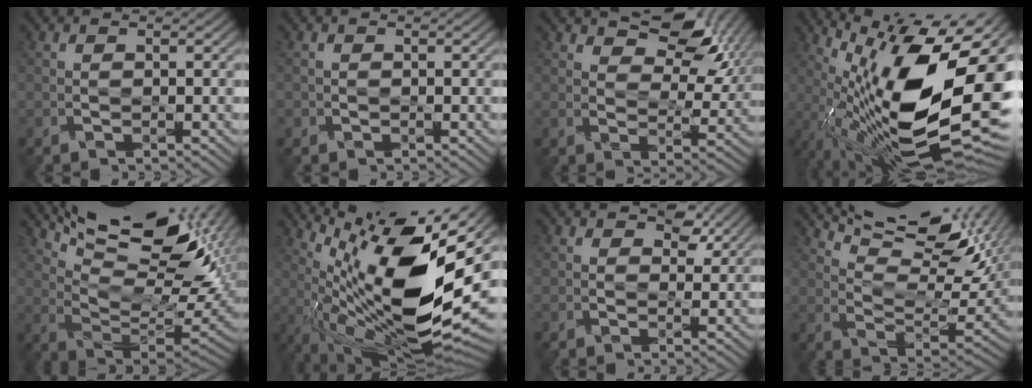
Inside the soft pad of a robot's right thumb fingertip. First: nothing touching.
{"total": 0.6, "force": [0.0, 0.5, -0.3], "torque": [0.009, -0.004, -0.006]}
{"total": 9.1, "force": [5.8, 4.4, 5.5], "torque": [-0.088, -0.001, 0.093]}
{"total": 19.6, "force": [2.3, 6.9, 18.2], "torque": [-0.302, -0.001, 0.042]}
{"total": 16.0, "force": [9.9, 5.0, 11.5], "torque": [-0.190, 0.006, 0.161]}
{"total": 18.3, "force": [4.8, 5.6, 16.7], "torque": [-0.294, 0.008, 0.096]}
{"total": 2.8, "force": [1.7, 1.8, 1.4], "torque": [-0.022, -0.003, 0.017]}
{"total": 15.9, "force": [11.2, 4.8, 10.2], "torque": [-0.176, 0.010, 0.161]}